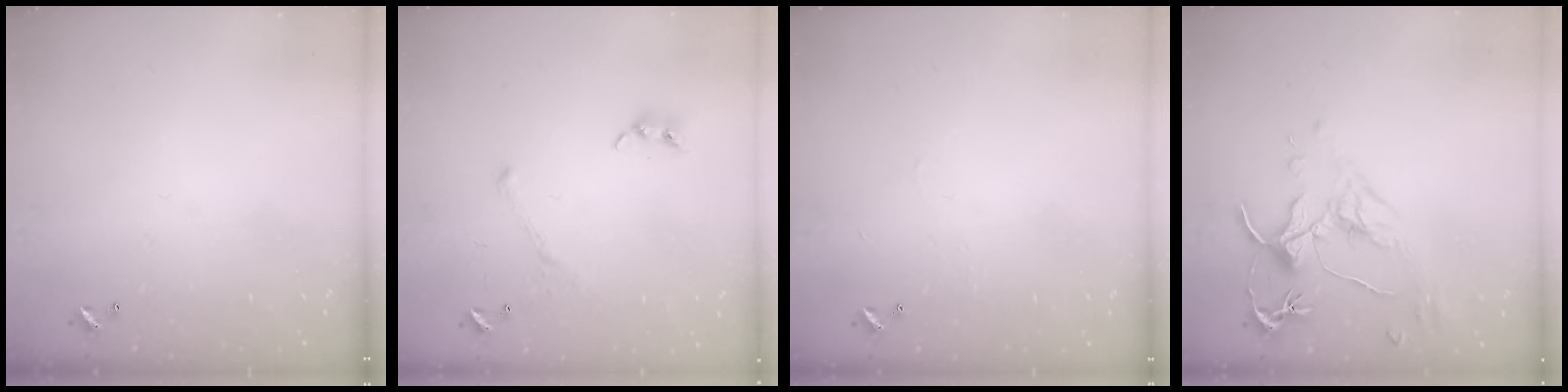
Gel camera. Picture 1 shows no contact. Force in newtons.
{"total": 3.9, "press": 3.8, "slide": 0.7}
{"total": 2.3, "press": 2.3, "slide": 0.4}
{"total": 1.6, "press": 1.4, "slide": 0.7}